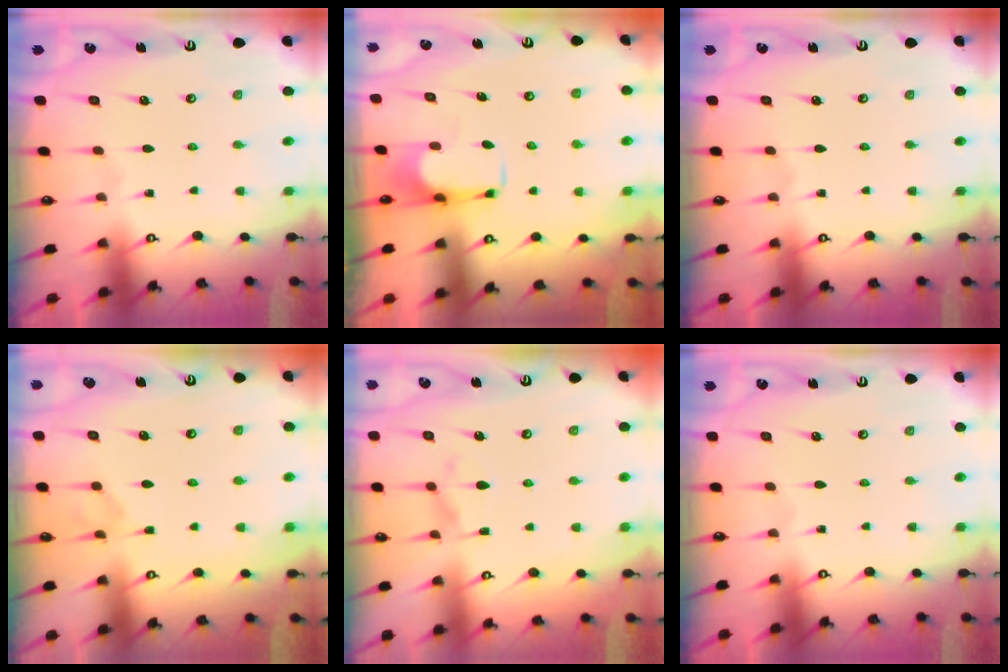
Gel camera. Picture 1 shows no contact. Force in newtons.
{"total": 0.9, "press": 0.7, "slide": 0.6}
{"total": 0.0}
{"total": 1.7, "press": 1.5, "slide": 0.7}
{"total": 1.7, "press": 1.1, "slide": 1.3}
{"total": 0.0}